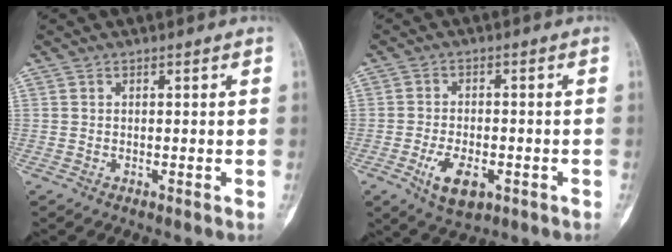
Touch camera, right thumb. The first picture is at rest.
{"total": 7.4, "force": [-2.9, 4.1, 5.5], "torque": [-0.090, 0.006, -0.040]}